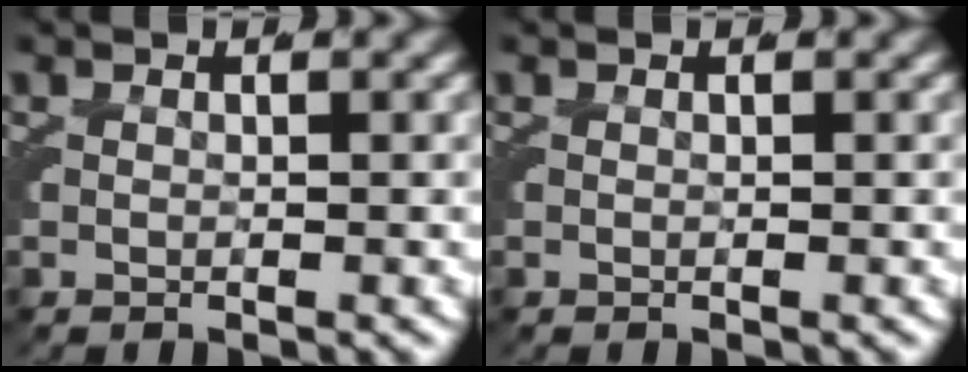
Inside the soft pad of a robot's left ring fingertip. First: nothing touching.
{"total": 0.0}